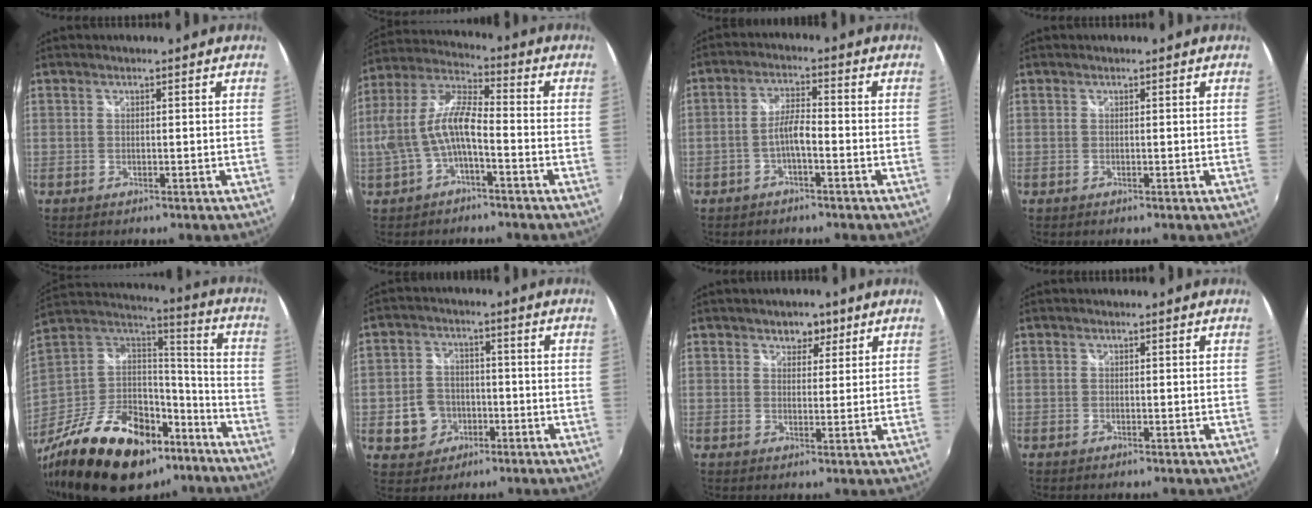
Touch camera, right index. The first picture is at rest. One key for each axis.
{"total": 10.9, "fx": -3.0, "fy": 3.7, "fz": 9.8, "tx": -0.214, "ty": 0.010, "tz": -0.049}
{"total": 4.1, "fx": -1.9, "fy": 0.8, "fz": 3.5, "tx": -0.072, "ty": 0.009, "tz": -0.035}
{"total": 0.0}
{"total": 34.1, "fx": -21.2, "fy": 17.6, "fz": 20.1, "tx": -0.404, "ty": -0.001, "tz": -0.323}
{"total": 7.5, "fx": -2.2, "fy": 6.8, "fz": 2.3, "tx": -0.064, "ty": 0.017, "tz": -0.025}
{"total": 3.6, "fx": 2.2, "fy": 2.5, "fz": 1.2, "tx": -0.007, "ty": 0.001, "tz": 0.032}
{"total": 0.0}